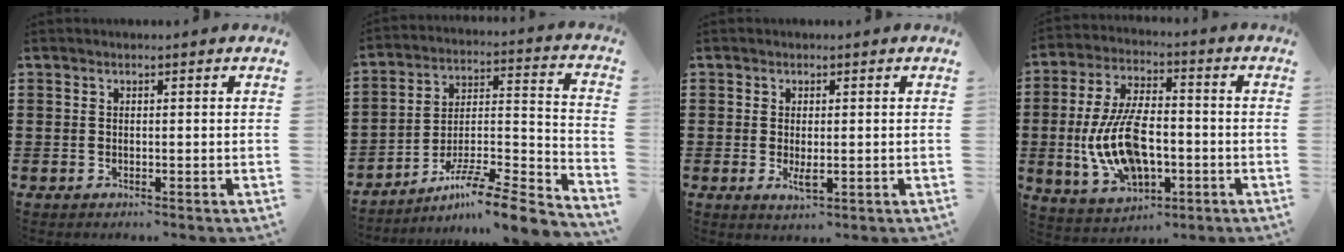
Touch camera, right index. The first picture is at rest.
{"total": 8.1, "force": [-6.4, 0.5, 5.0], "torque": [-0.084, -0.004, -0.128]}
{"total": 2.5, "force": [-0.1, 0.8, 2.3], "torque": [-0.049, -0.005, -0.003]}
{"total": 12.4, "force": [-2.3, 6.3, 10.5], "torque": [-0.236, -0.003, -0.043]}